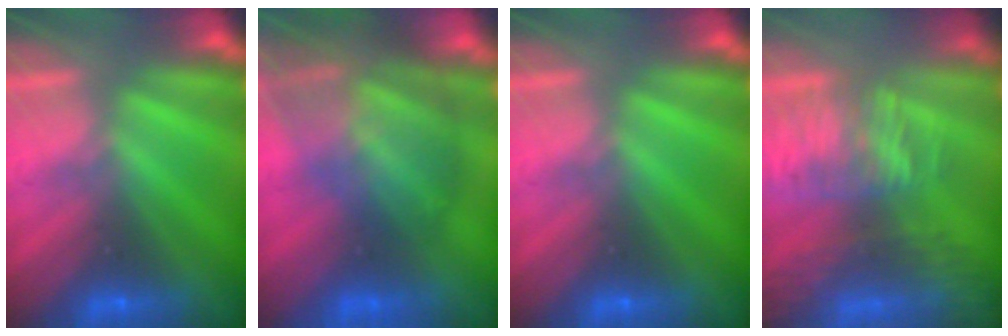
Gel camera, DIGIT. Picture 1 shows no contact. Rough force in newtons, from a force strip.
{"total": 7.2}
{"total": 0.0}
{"total": 8.9}